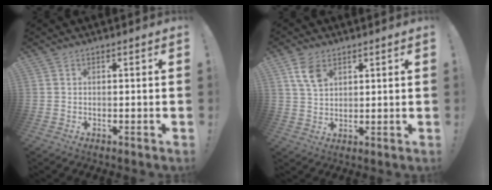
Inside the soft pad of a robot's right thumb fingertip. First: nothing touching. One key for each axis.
{"total": 7.2, "fx": 3.7, "fy": 4.4, "fz": 4.2, "tx": -0.075, "ty": -0.010, "tz": 0.073}